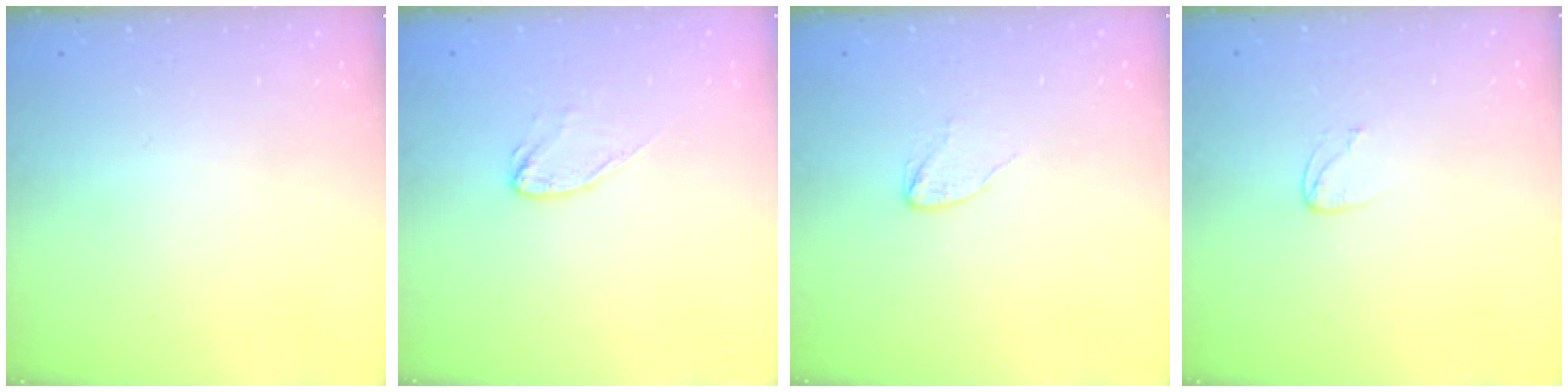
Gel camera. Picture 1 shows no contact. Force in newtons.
{"total": 6.1, "press": 6.1, "slide": 0.3}
{"total": 2.7, "press": 2.7, "slide": 0.2}
{"total": 3.7, "press": 3.7, "slide": 0.3}